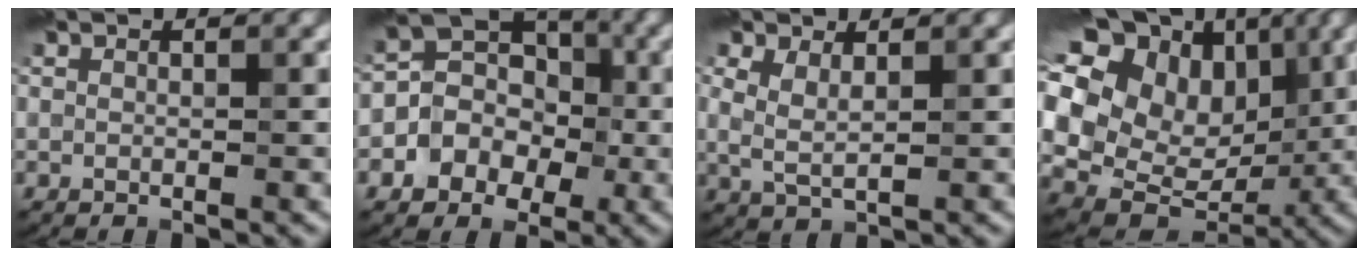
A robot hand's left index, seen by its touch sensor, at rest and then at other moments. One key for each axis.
{"total": 5.2, "fx": -1.4, "fy": 4.4, "fz": 2.5, "tx": -0.031, "ty": 0.007, "tz": -0.038}
{"total": 2.6, "fx": 1.1, "fy": 1.2, "fz": 2.0, "tx": -0.051, "ty": 0.006, "tz": 0.024}
{"total": 13.5, "fx": 4.6, "fy": 10.0, "fz": 7.9, "tx": -0.177, "ty": 0.039, "tz": 0.088}